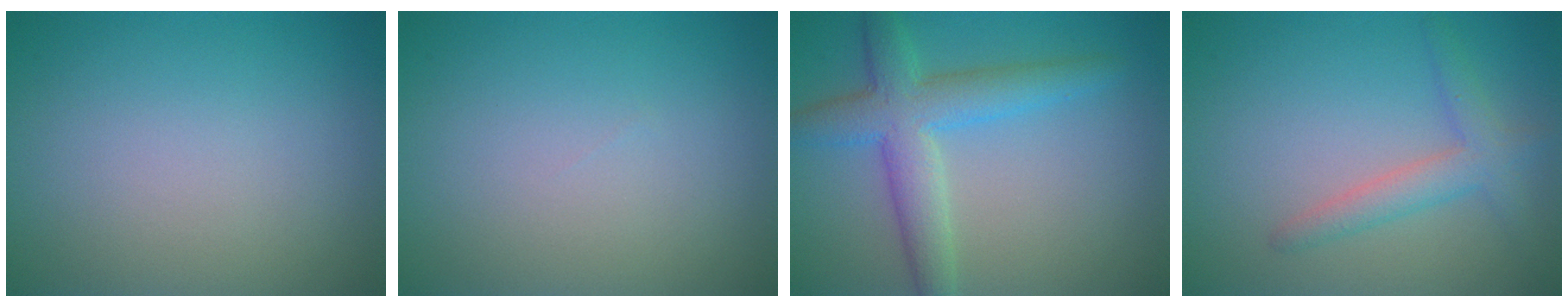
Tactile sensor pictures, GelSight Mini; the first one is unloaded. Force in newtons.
{"total": 0.0}
{"total": 6.7, "press": 6.7, "slide": 0.2}
{"total": 2.7, "press": 2.7, "slide": 0.3}